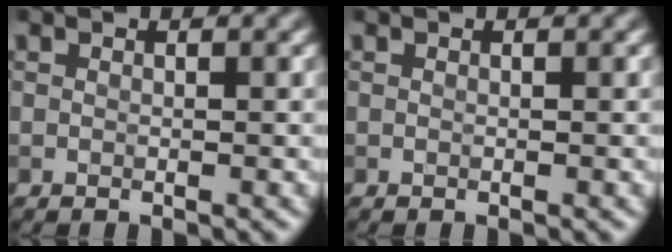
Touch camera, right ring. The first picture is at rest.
{"total": 0.0}